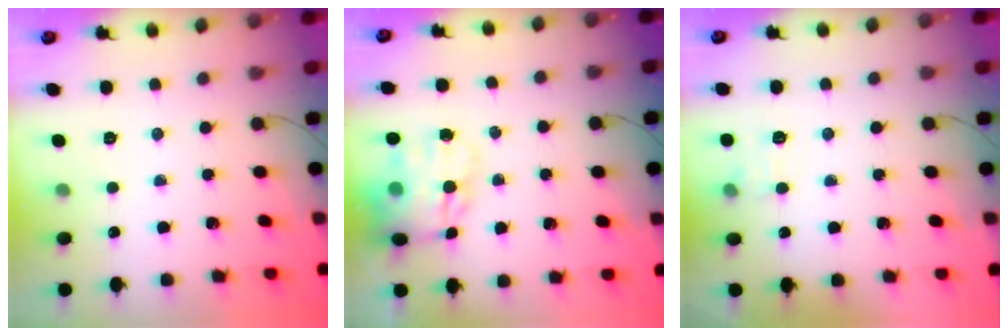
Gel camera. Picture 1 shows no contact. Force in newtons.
{"total": 13.6, "press": 13.1, "slide": 3.7}
{"total": 6.8, "press": 6.6, "slide": 1.8}